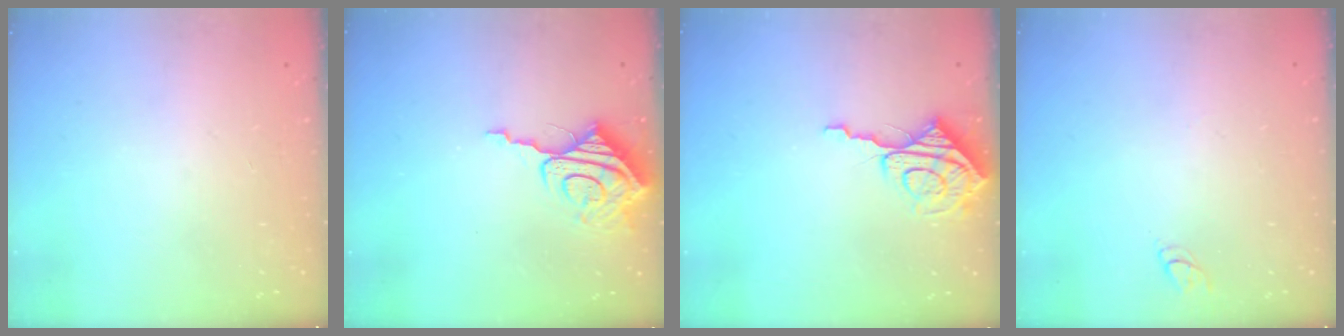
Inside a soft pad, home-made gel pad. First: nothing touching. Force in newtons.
{"total": 10.5, "press": 10.5, "slide": 1.2}
{"total": 9.7, "press": 9.7, "slide": 0.8}
{"total": 4.0, "press": 3.9, "slide": 0.3}